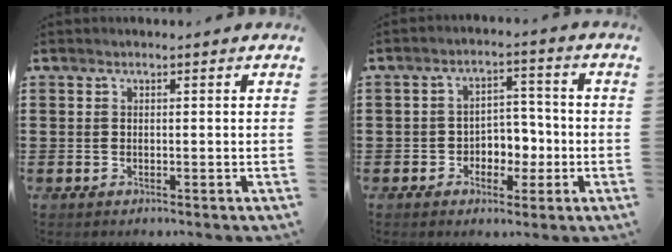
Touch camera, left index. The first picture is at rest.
{"total": 4.4, "force": [-1.5, 3.6, 2.0], "torque": [-0.040, 0.008, -0.035]}